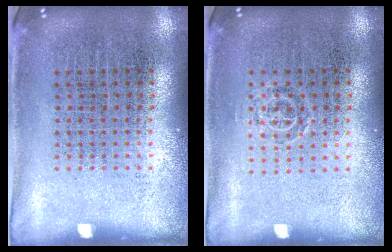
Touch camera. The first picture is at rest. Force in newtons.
{"total": 0.7, "press": 0.5, "slide": 0.5}